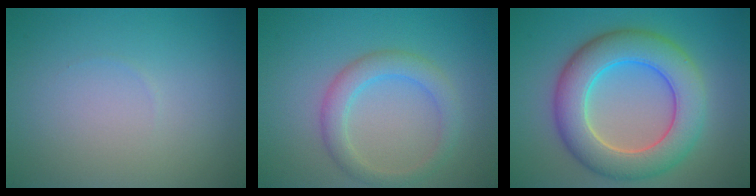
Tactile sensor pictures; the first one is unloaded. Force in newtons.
{"total": 3.1, "press": 3.1, "slide": 0.1}
{"total": 8.4, "press": 8.3, "slide": 0.6}